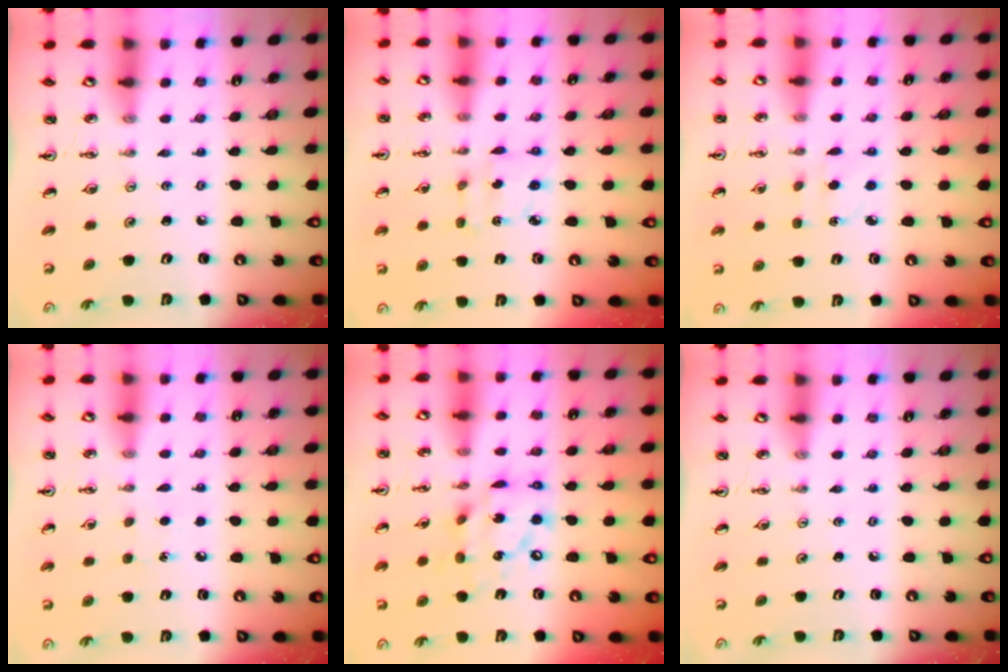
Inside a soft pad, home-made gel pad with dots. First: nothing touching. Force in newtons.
{"total": 3.1, "press": 3.1, "slide": 0.1}
{"total": 2.6, "press": 2.6, "slide": 0.5}
{"total": 4.9, "press": 4.9, "slide": 0.5}
{"total": 14.3, "press": 14.2, "slide": 1.8}
{"total": 0.0}